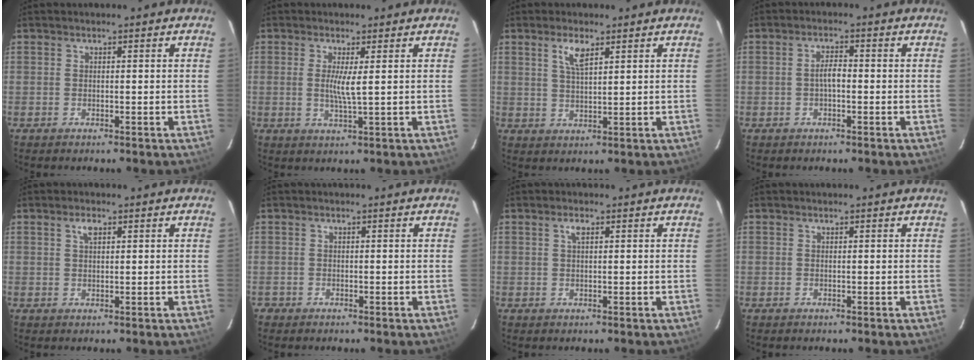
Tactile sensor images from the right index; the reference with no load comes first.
{"total": 3.6, "force": [0.6, -0.2, 3.5], "torque": [-0.068, -0.009, 0.007]}
{"total": 4.0, "force": [2.3, 1.2, 3.1], "torque": [-0.059, 0.002, 0.045]}
{"total": 2.5, "force": [-0.5, 0.9, 2.2], "torque": [-0.043, 0.008, -0.009]}
{"total": 2.0, "force": [1.0, 0.9, 1.4], "torque": [-0.027, 0.005, 0.018]}
{"total": 1.1, "force": [-0.5, 0.9, -0.1], "torque": [-0.001, 0.005, -0.009]}
{"total": 1.5, "force": [0.6, 0.6, 1.2], "torque": [-0.023, 0.004, 0.011]}
{"total": 0.0}